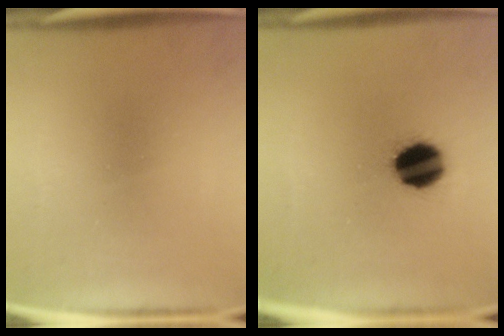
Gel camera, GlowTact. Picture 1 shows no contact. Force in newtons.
{"total": 12.2}